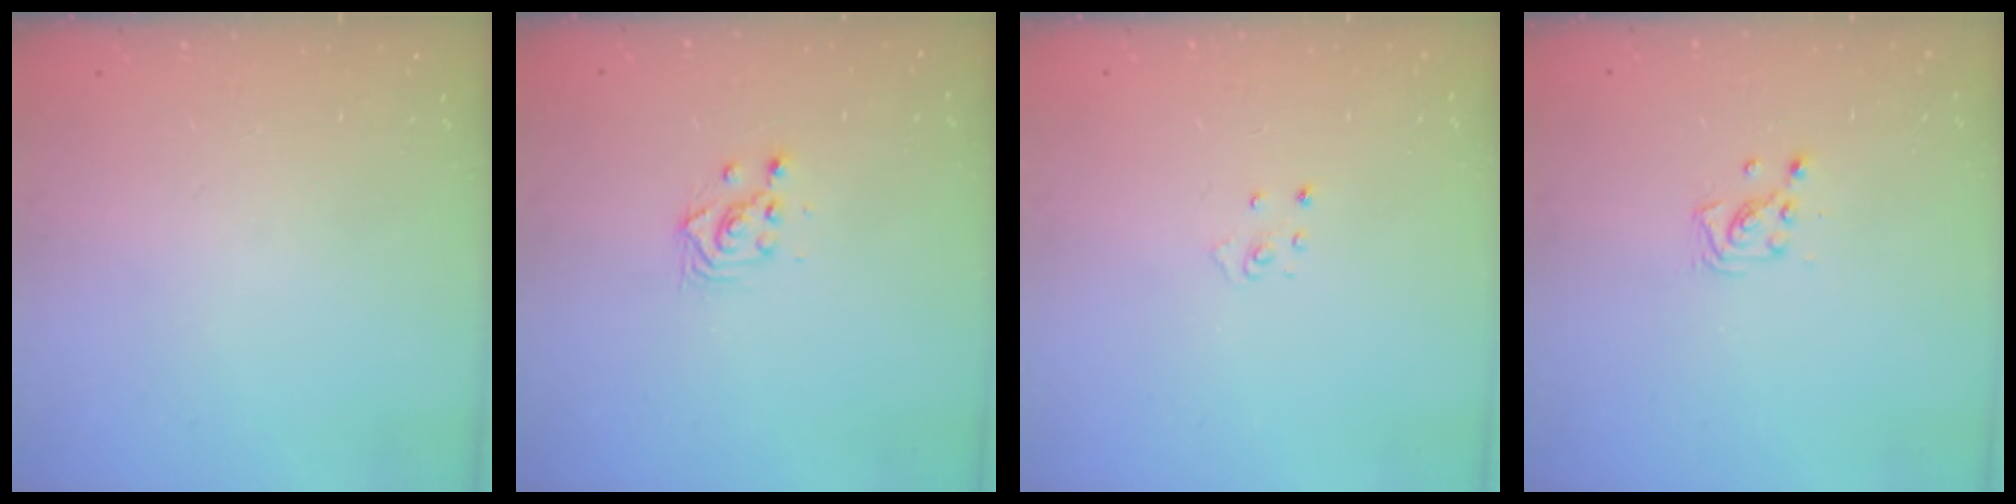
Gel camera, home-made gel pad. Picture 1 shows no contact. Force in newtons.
{"total": 3.0, "press": 3.0, "slide": 0.1}
{"total": 2.8, "press": 2.8, "slide": 0.3}
{"total": 3.0, "press": 3.0, "slide": 0.5}